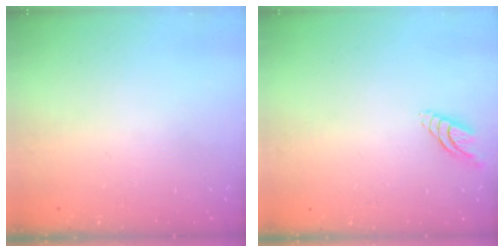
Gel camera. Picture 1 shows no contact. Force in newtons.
{"total": 6.0, "press": 5.9, "slide": 0.9}